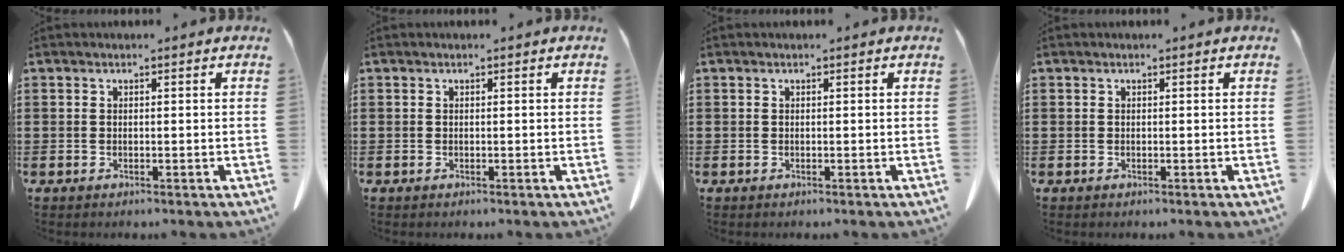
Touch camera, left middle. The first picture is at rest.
{"total": 0.0}
{"total": 0.0}
{"total": 0.0}